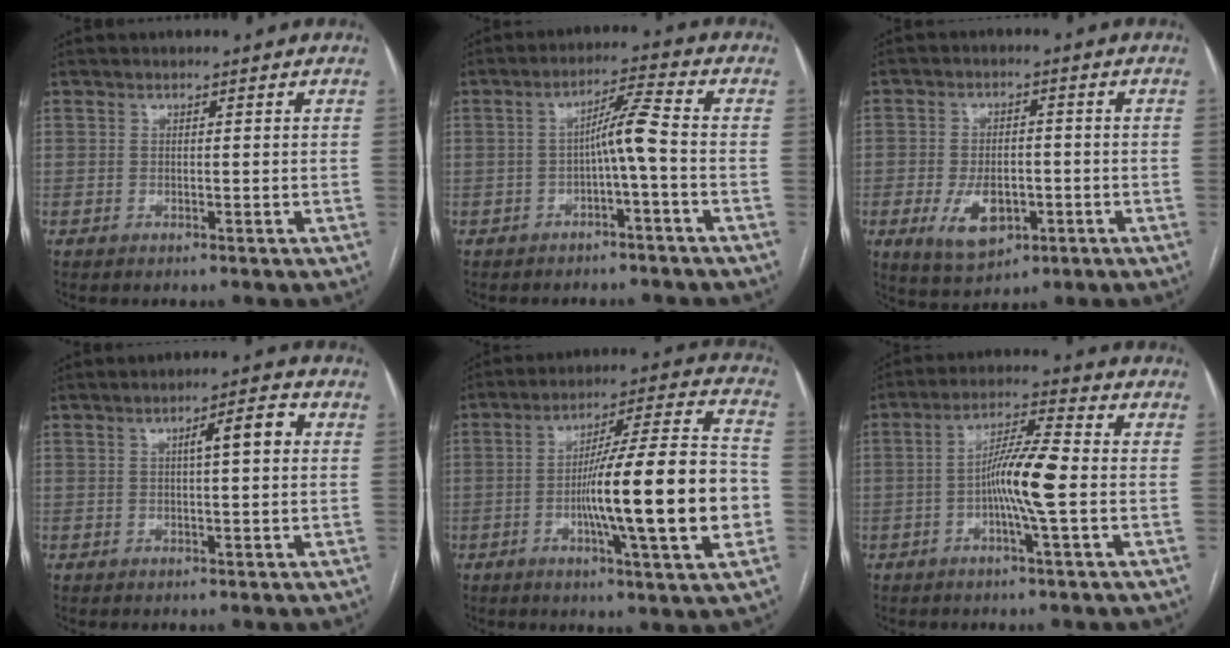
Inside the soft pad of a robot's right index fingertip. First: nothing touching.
{"total": 5.2, "force": [-1.3, -0.5, 5.0], "torque": [-0.084, 0.017, -0.020]}
{"total": 7.7, "force": [-2.6, 4.6, 5.6], "torque": [-0.103, 0.000, -0.032]}
{"total": 4.7, "force": [0.9, 0.6, 4.6], "torque": [-0.070, 0.013, 0.011]}
{"total": 19.9, "force": [-3.8, 0.7, 19.5], "torque": [-0.291, 0.010, -0.057]}
{"total": 8.4, "force": [-1.4, -0.1, 8.3], "torque": [-0.157, 0.007, -0.031]}